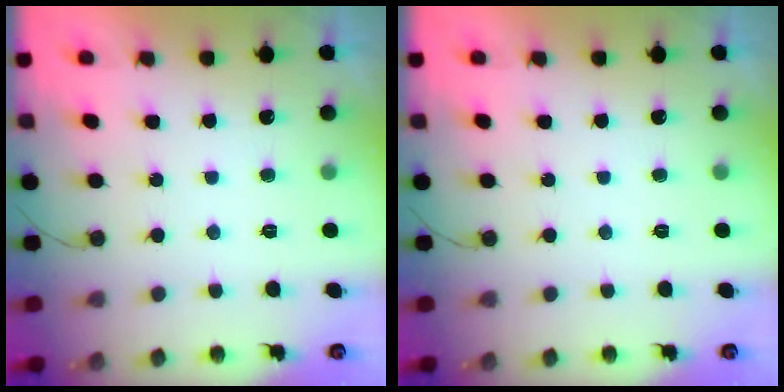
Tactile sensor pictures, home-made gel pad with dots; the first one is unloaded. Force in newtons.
{"total": 0.0}